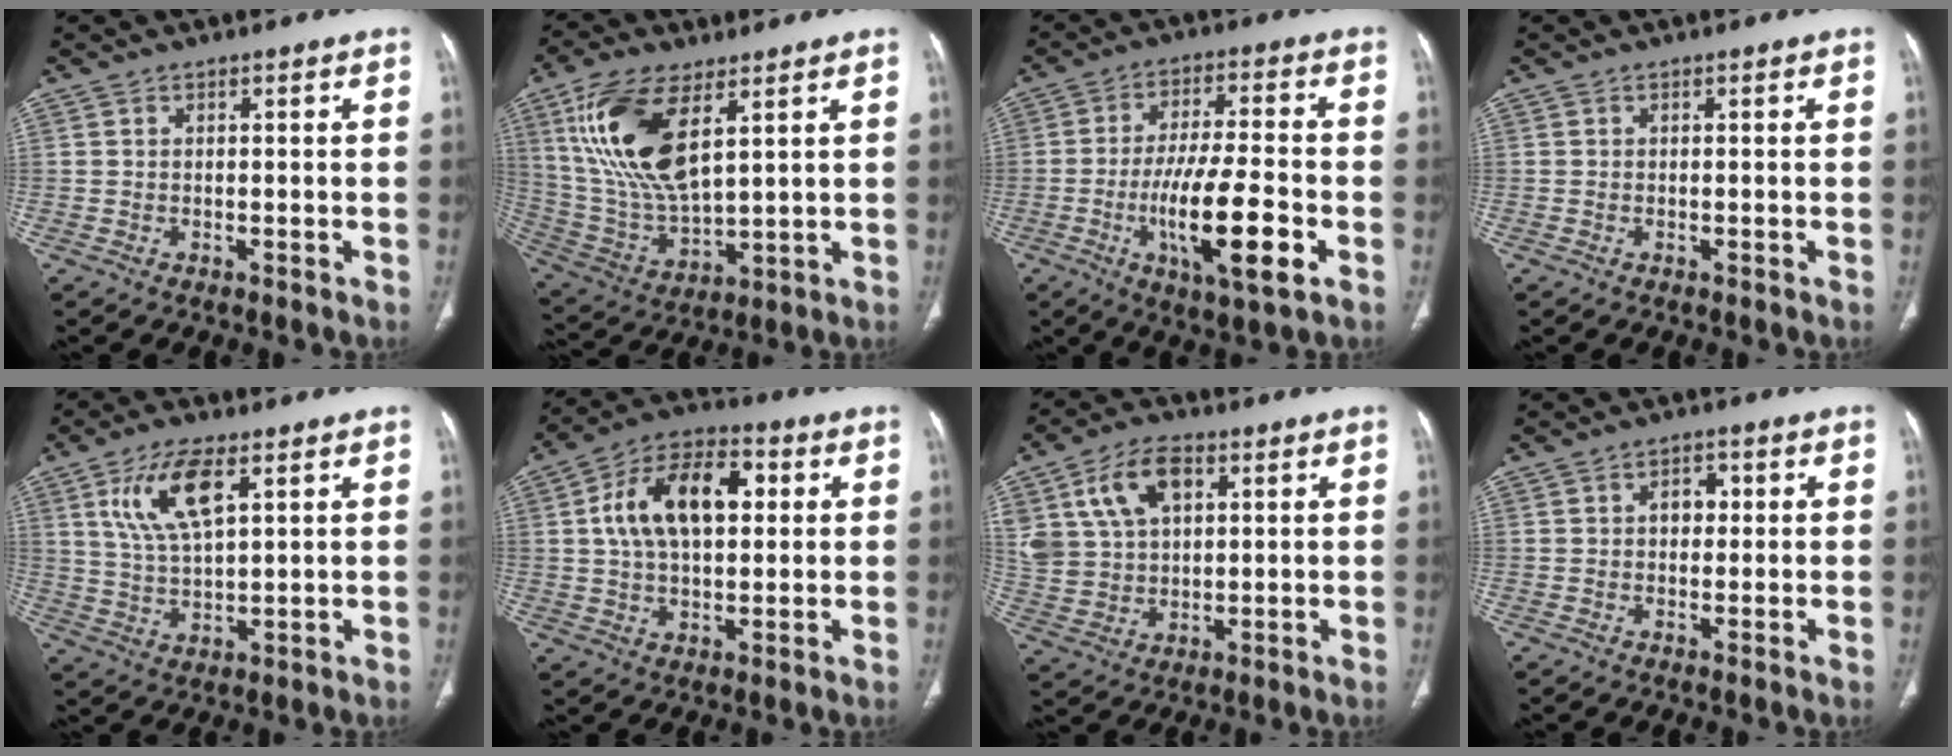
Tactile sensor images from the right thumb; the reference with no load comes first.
{"total": 18.2, "force": [7.4, 8.0, 14.5], "torque": [-0.290, -0.025, 0.151]}
{"total": 15.0, "force": [-4.5, 3.8, 13.8], "torque": [-0.244, 0.008, -0.075]}
{"total": 0.0}
{"total": 10.6, "force": [4.6, 4.3, 8.6], "torque": [-0.168, -0.013, 0.093]}
{"total": 16.0, "force": [3.2, 9.4, 12.6], "torque": [-0.205, 0.019, 0.050]}
{"total": 13.2, "force": [5.2, 8.6, 8.6], "torque": [-0.151, -0.004, 0.107]}
{"total": 3.2, "force": [0.5, 2.4, 2.1], "torque": [-0.016, 0.007, 0.003]}